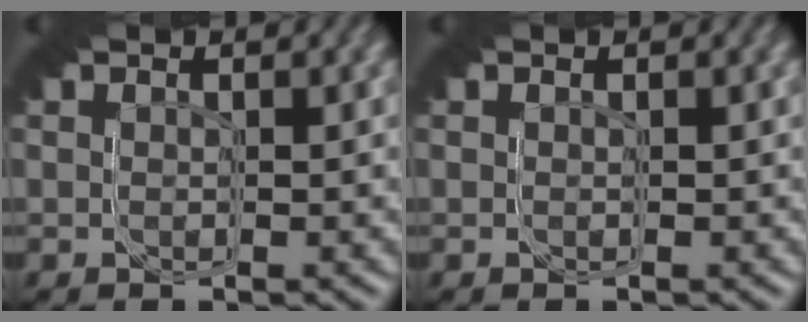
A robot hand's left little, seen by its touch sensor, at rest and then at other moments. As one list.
[{"total": 0.0}]